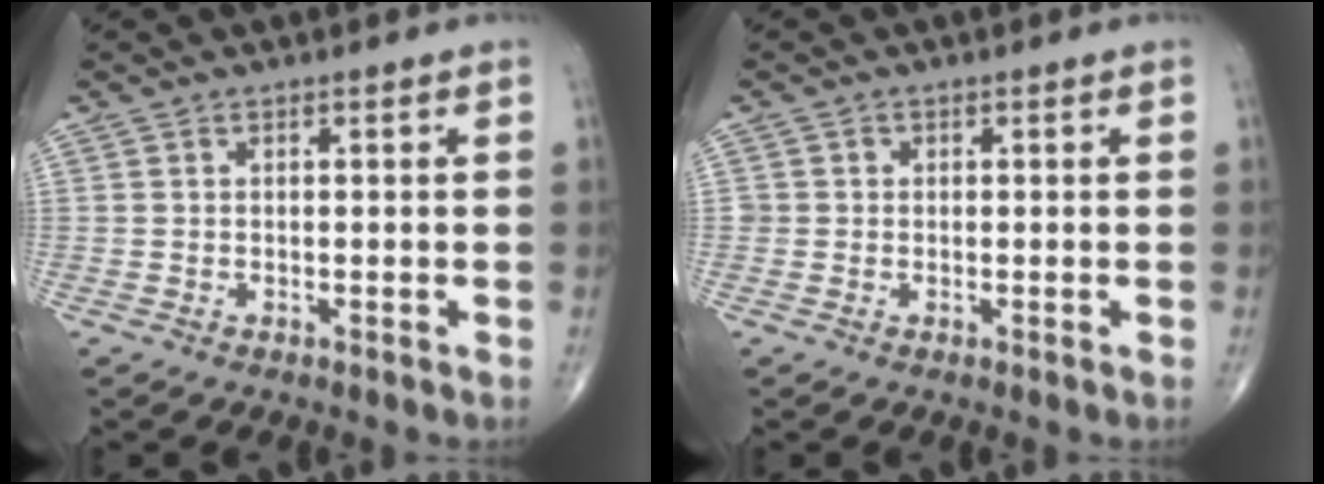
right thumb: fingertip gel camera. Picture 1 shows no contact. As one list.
[{"total": 1.1, "force": [0.0, 1.0, 0.0], "torque": [0.008, 0.004, -0.002]}]